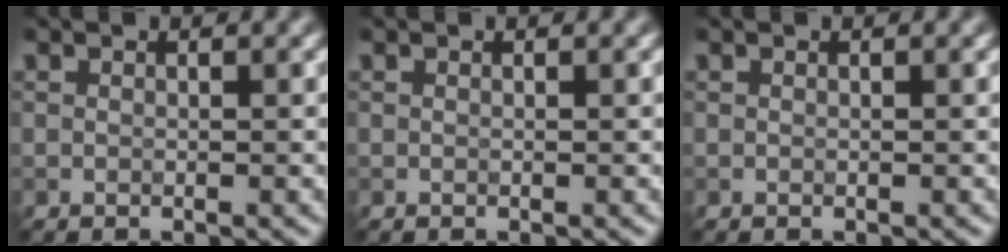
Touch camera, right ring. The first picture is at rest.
{"total": 0.0}
{"total": 0.0}